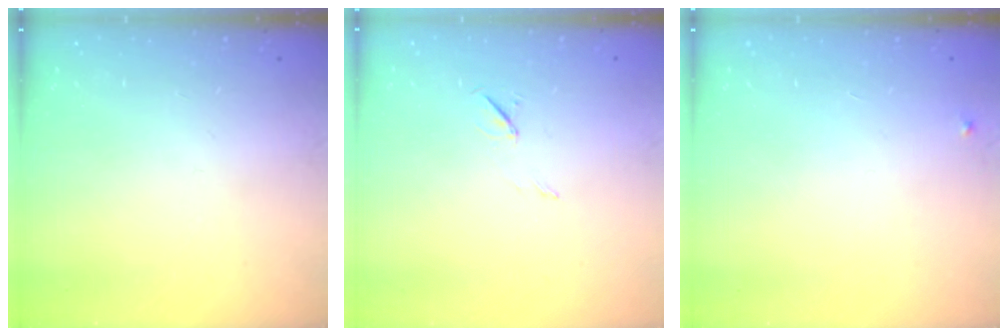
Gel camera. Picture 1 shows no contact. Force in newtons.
{"total": 5.0, "press": 4.6, "slide": 1.9}
{"total": 2.7, "press": 2.7, "slide": 0.2}